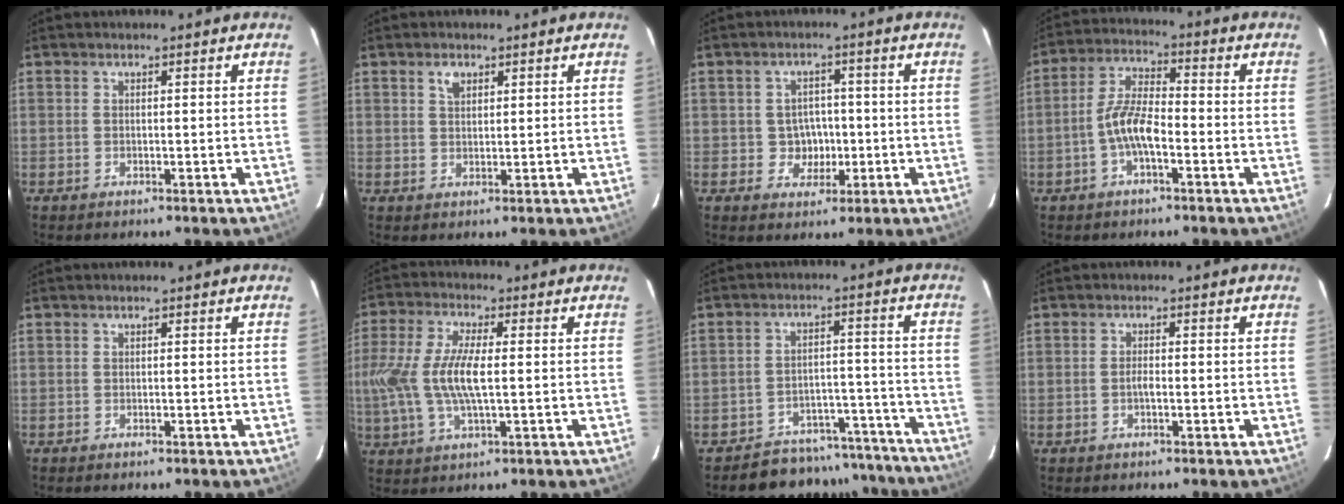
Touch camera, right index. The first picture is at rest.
{"total": 2.3, "force": [1.2, 1.4, 1.3], "torque": [-0.021, 0.006, 0.022]}
{"total": 4.7, "force": [-0.8, 4.4, 1.3], "torque": [-0.030, 0.016, -0.001]}
{"total": 7.3, "force": [-2.8, 2.4, 6.3], "torque": [-0.133, 0.013, -0.053]}
{"total": 0.0}
{"total": 12.3, "force": [-0.4, 4.0, 11.6], "torque": [-0.243, 0.000, -0.006]}
{"total": 13.1, "force": [-11.9, 5.5, 0.7], "torque": [-0.005, 0.059, -0.145]}
{"total": 1.5, "force": [-0.5, 0.5, 1.3], "torque": [-0.027, 0.003, -0.011]}